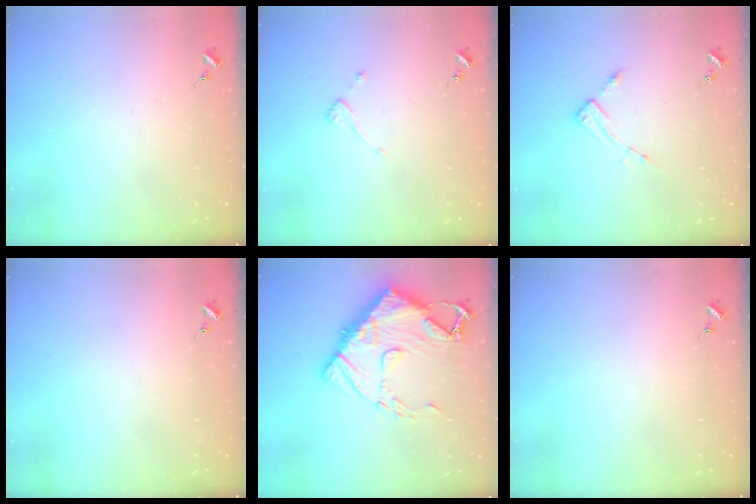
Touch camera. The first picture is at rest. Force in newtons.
{"total": 3.6, "press": 3.6, "slide": 0.3}
{"total": 3.6, "press": 3.5, "slide": 0.4}
{"total": 0.0}
{"total": 18.3, "press": 18.2, "slide": 2.1}
{"total": 0.0}